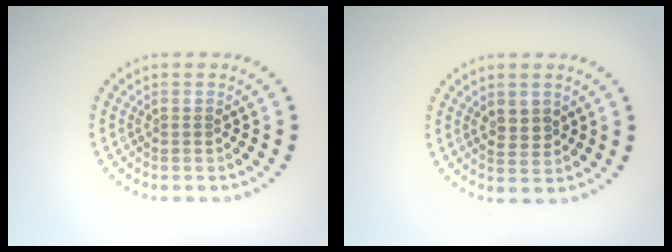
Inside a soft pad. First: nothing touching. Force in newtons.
{"total": 1.3, "press": 1.3, "slide": 0.5}